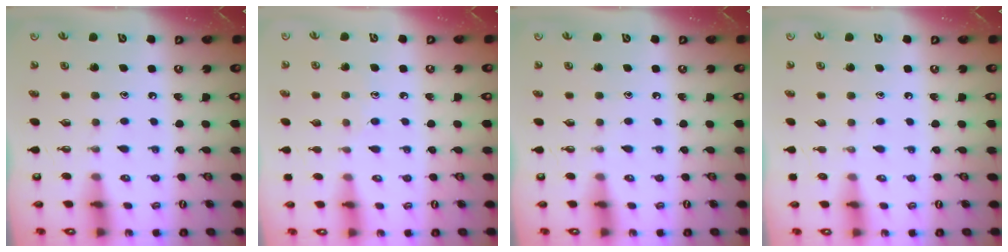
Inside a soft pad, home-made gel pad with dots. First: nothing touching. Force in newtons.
{"total": 4.8, "press": 4.8, "slide": 0.6}
{"total": 0.0}
{"total": 0.0}